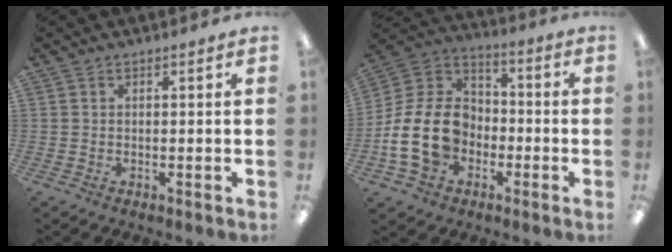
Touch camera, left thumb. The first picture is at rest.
{"total": 17.7, "force": [-3.9, 13.5, 10.8], "torque": [-0.240, 0.024, -0.066]}